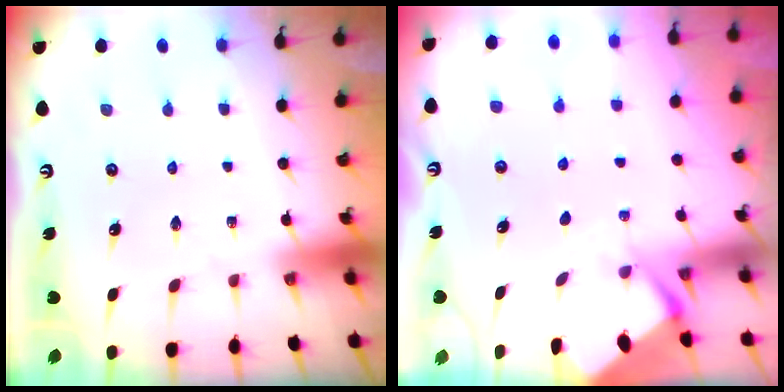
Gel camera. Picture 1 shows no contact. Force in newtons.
{"total": 2.8, "press": 2.8, "slide": 0.3}